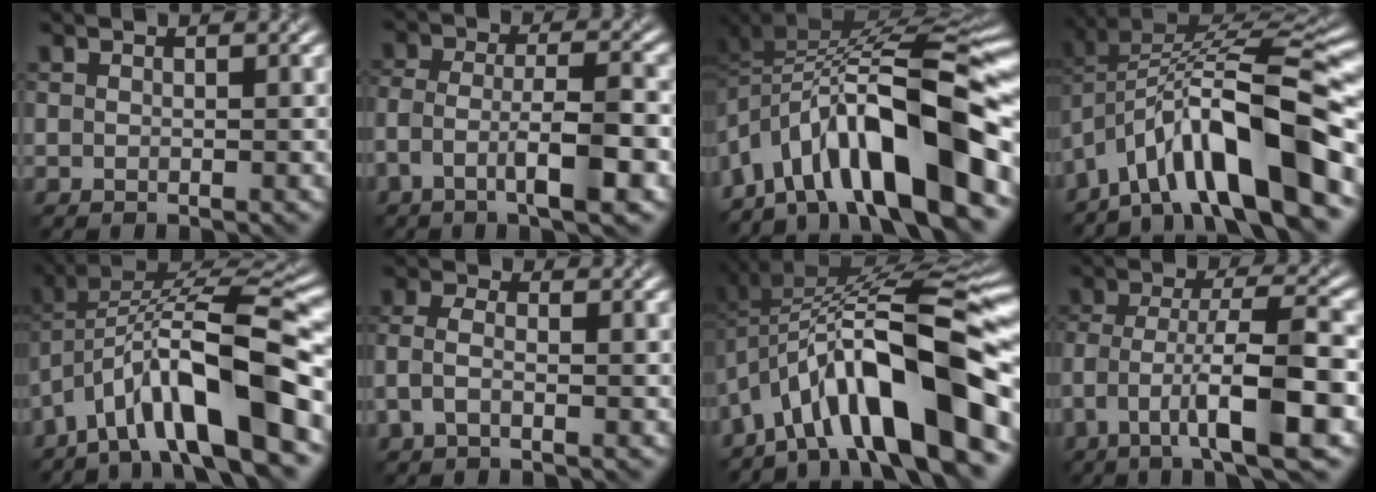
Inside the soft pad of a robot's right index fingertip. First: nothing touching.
{"total": 5.8, "force": [-2.8, 1.5, 4.9], "torque": [-0.090, 0.013, -0.055]}
{"total": 13.3, "force": [-6.5, 4.6, 10.6], "torque": [-0.162, 0.028, -0.105]}
{"total": 12.4, "force": [-6.2, 3.4, 10.2], "torque": [-0.151, 0.021, -0.102]}
{"total": 11.6, "force": [-5.3, 3.3, 9.8], "torque": [-0.151, 0.022, -0.091]}
{"total": 1.9, "force": [-0.9, 0.8, 1.5], "torque": [-0.043, 0.009, -0.029]}
{"total": 13.3, "force": [-6.4, 3.4, 11.2], "torque": [-0.165, 0.028, -0.102]}
{"total": 8.7, "force": [-3.8, 2.6, 7.4], "torque": [-0.135, 0.016, -0.071]}